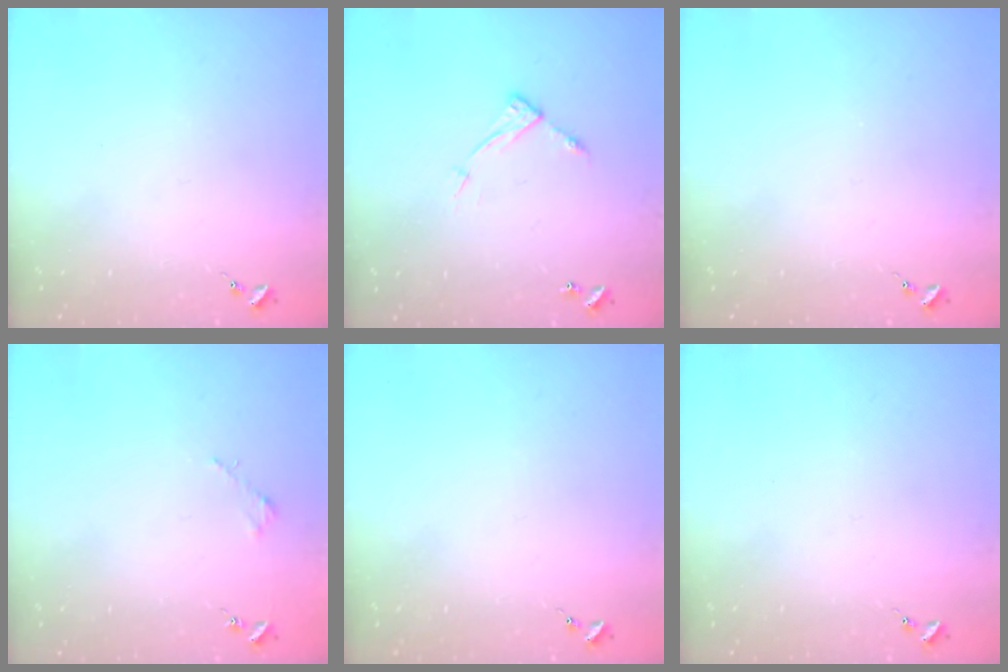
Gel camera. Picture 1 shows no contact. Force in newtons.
{"total": 6.3, "press": 6.3, "slide": 0.4}
{"total": 0.0}
{"total": 1.8, "press": 1.8, "slide": 0.2}
{"total": 0.0}
{"total": 0.0}